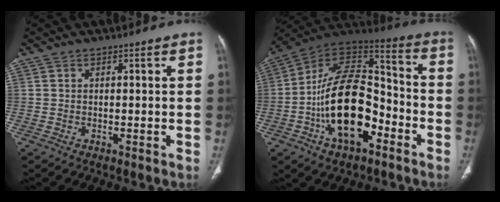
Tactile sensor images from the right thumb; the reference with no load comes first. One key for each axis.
{"total": 21.6, "fx": -7.2, "fy": 11.6, "fz": 16.7, "tx": -0.263, "ty": 0.060, "tz": -0.122}